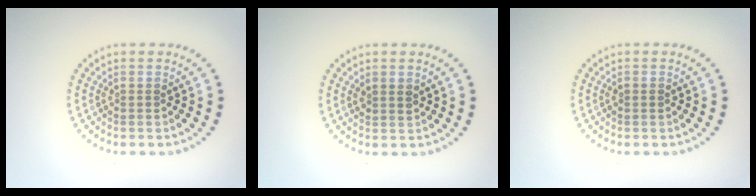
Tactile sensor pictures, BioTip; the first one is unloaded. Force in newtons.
{"total": 1.1, "press": 1.0, "slide": 0.5}
{"total": 0.7, "press": 0.7, "slide": 0.1}